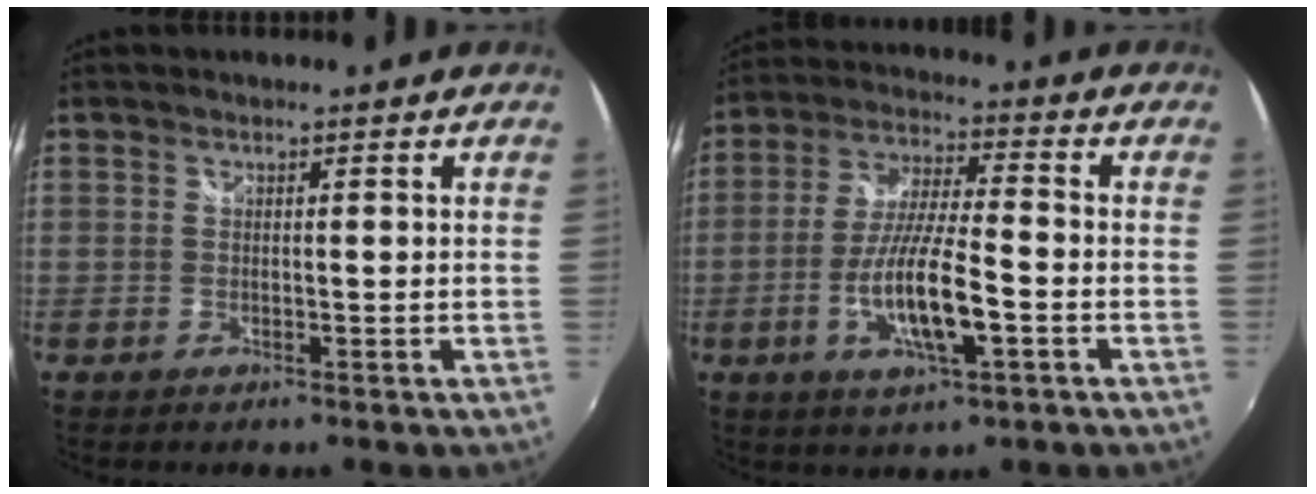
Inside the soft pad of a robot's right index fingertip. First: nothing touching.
{"total": 12.2, "force": [-4.0, 2.3, 11.3], "torque": [-0.226, -0.009, -0.074]}